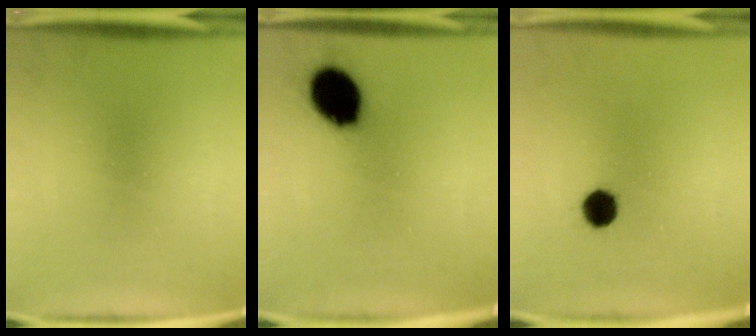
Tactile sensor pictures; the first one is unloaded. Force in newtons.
{"total": 12.9}
{"total": 4.7}